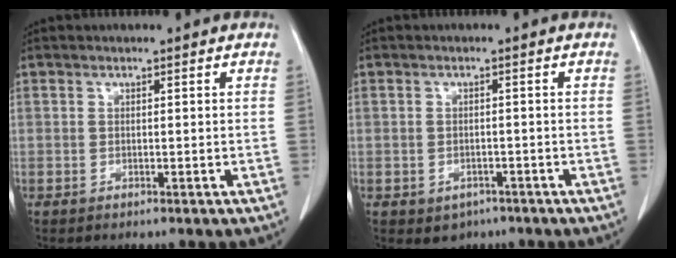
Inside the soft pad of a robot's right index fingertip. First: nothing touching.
{"total": 3.2, "force": [-1.9, 2.3, 1.0], "torque": [-0.012, 0.006, -0.015]}